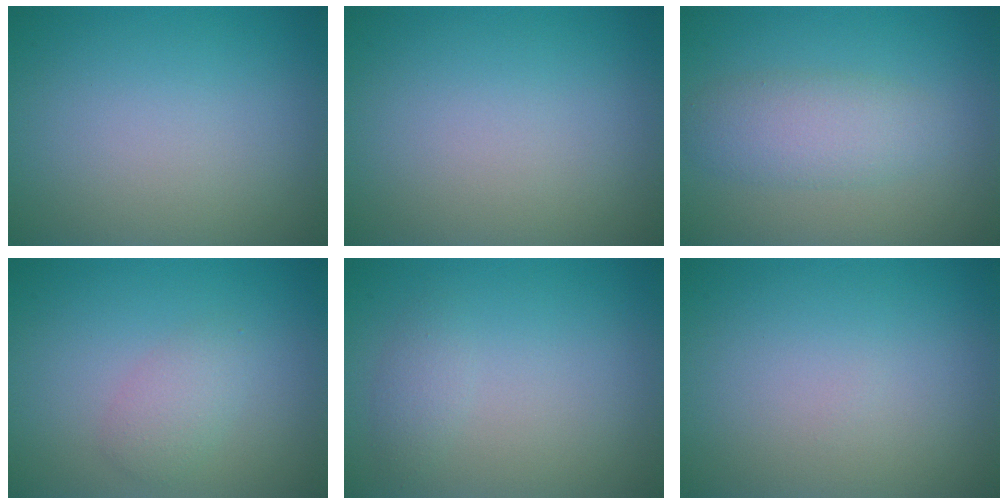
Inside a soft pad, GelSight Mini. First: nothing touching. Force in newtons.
{"total": 0.0}
{"total": 3.4, "press": 3.4, "slide": 0.1}
{"total": 2.0, "press": 2.0, "slide": 0.0}
{"total": 1.1, "press": 1.1, "slide": 0.1}
{"total": 0.0}